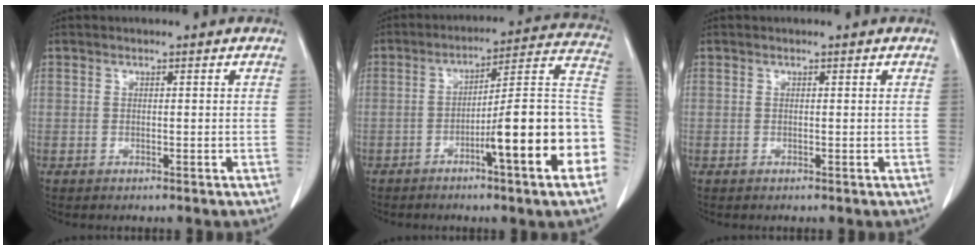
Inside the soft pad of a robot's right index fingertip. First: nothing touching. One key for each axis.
{"total": 17.9, "fx": -5.9, "fy": 0.6, "fz": 16.9, "tx": -0.165, "ty": 0.025, "tz": -0.082}
{"total": 0.0}